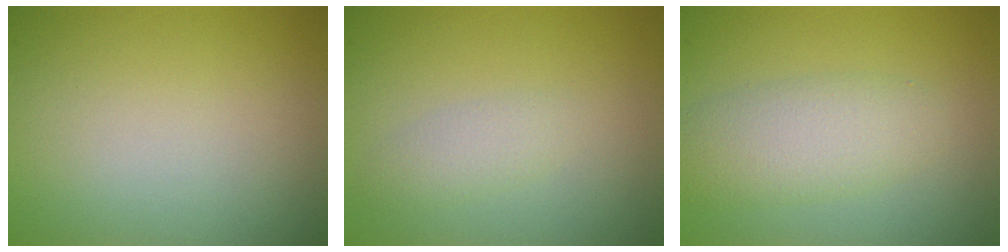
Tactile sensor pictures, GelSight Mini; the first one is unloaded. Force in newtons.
{"total": 1.5, "press": 1.5, "slide": 0.1}
{"total": 3.7, "press": 3.7, "slide": 0.0}